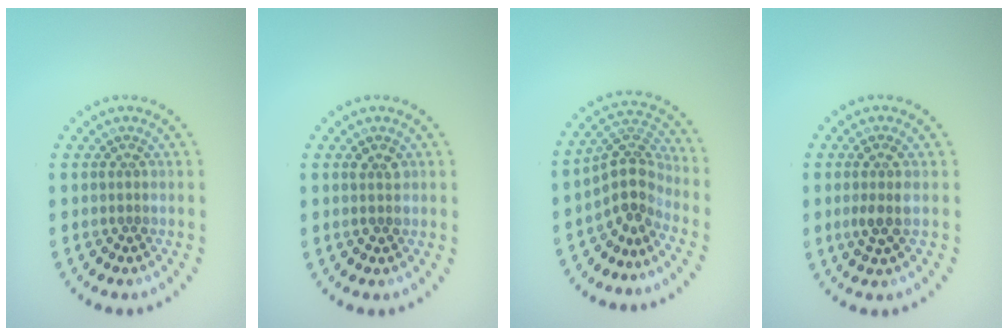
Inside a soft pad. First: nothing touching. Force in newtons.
{"total": 1.3, "press": 1.3, "slide": 0.1}
{"total": 3.5, "press": 2.8, "slide": 2.2}
{"total": 1.9, "press": 1.6, "slide": 1.0}